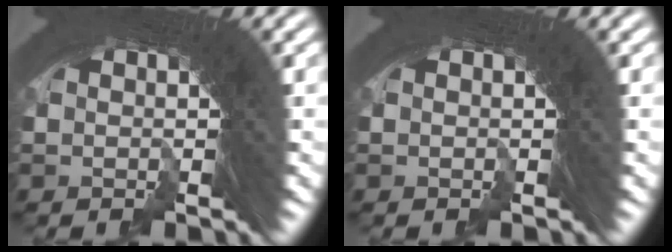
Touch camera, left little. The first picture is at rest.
{"total": 0.0}